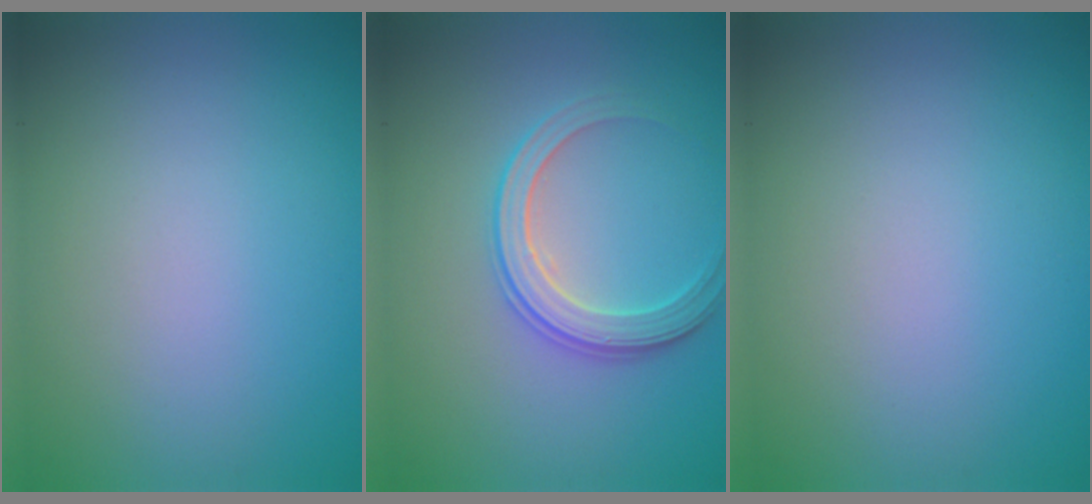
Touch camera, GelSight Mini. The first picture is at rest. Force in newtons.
{"total": 2.8, "press": 2.8, "slide": 0.3}
{"total": 0.0}